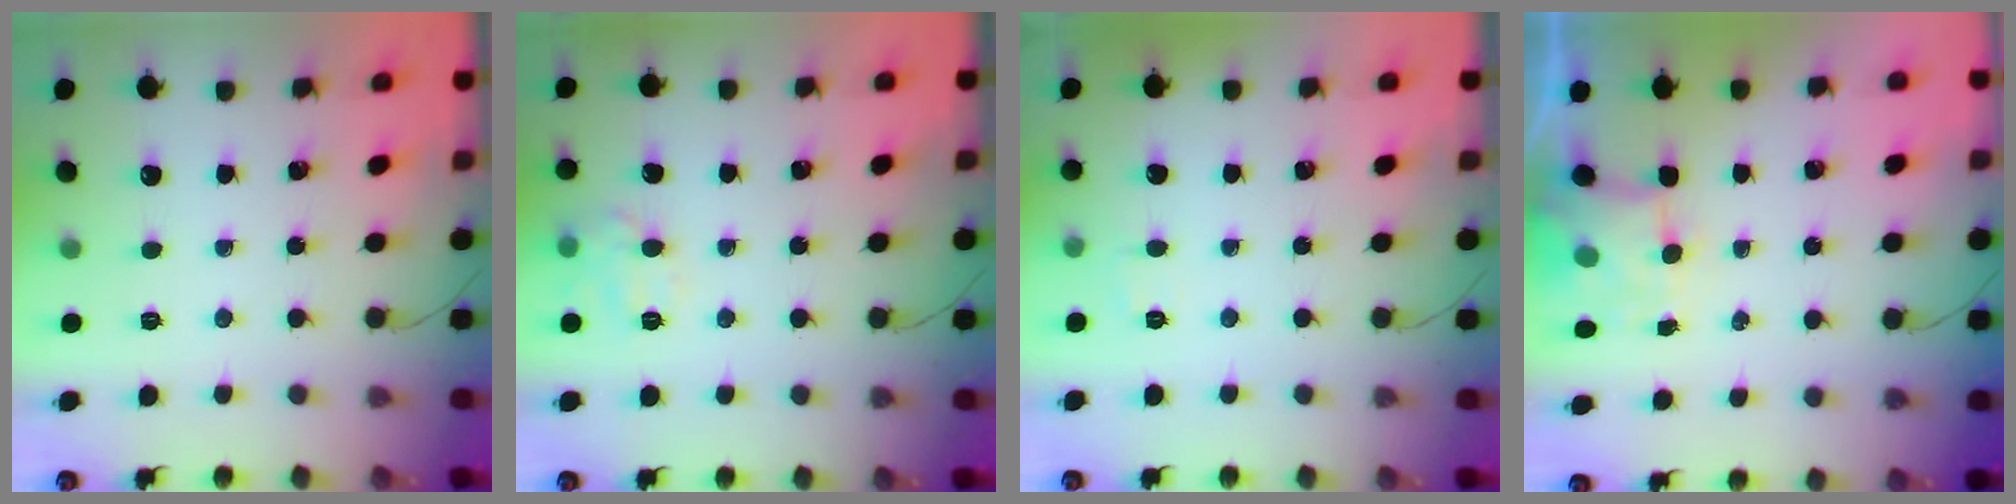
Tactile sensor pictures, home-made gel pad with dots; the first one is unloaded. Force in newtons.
{"total": 8.3, "press": 8.2, "slide": 0.6}
{"total": 2.4, "press": 2.1, "slide": 1.1}
{"total": 5.0, "press": 5.0, "slide": 0.5}